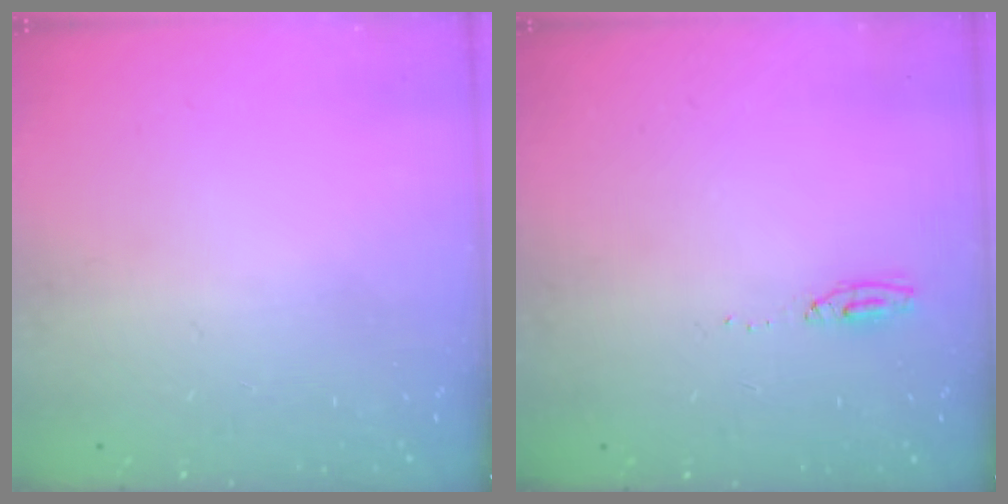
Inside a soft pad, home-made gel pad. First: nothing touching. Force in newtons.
{"total": 3.7, "press": 3.5, "slide": 1.1}